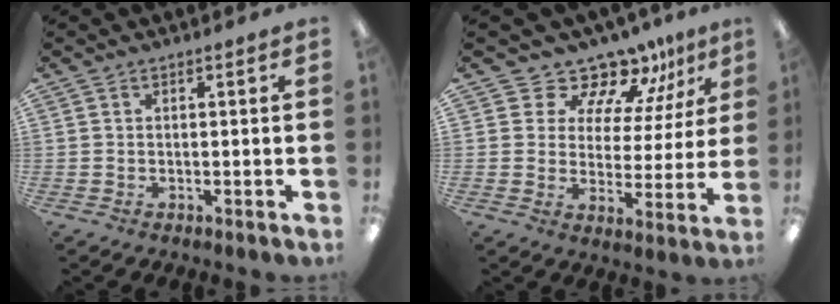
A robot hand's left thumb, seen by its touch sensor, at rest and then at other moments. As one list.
[{"total": 12.3, "force": [10.9, 5.1, 2.5], "torque": [-0.059, -0.095, 0.200]}]